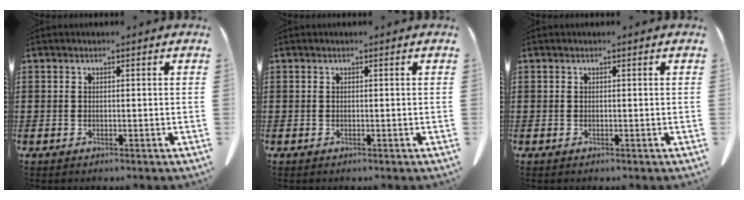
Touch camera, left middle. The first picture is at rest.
{"total": 0.0}
{"total": 0.0}